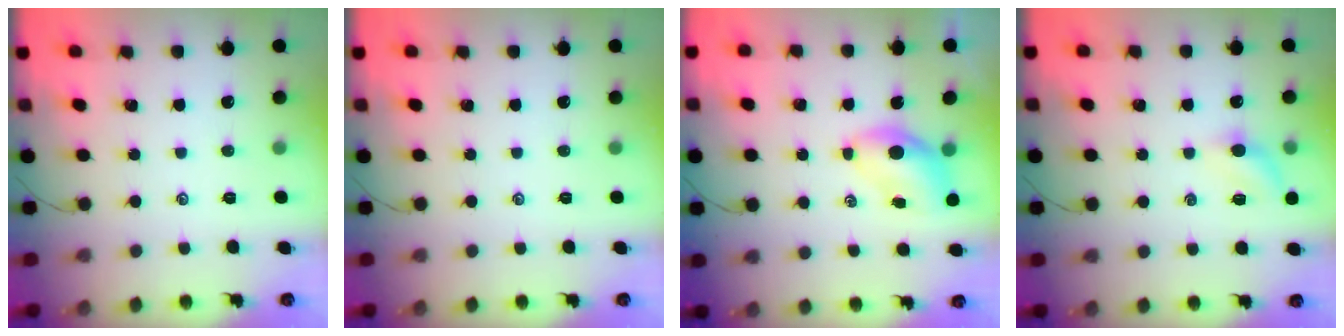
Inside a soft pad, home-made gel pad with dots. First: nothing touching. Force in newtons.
{"total": 0.0}
{"total": 5.7, "press": 5.7, "slide": 0.8}
{"total": 6.4, "press": 6.2, "slide": 1.6}